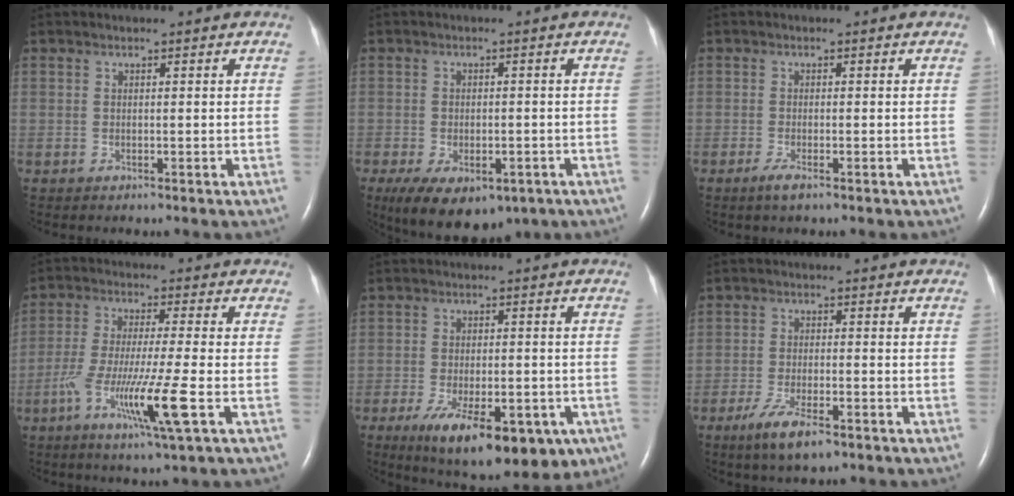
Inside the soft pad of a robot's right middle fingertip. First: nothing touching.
{"total": 11.9, "force": [-7.0, 6.2, 7.3], "torque": [-0.136, -0.011, -0.093]}
{"total": 1.7, "force": [-1.0, 0.2, 1.3], "torque": [-0.034, -0.006, -0.022]}
{"total": 10.5, "force": [-3.9, -0.6, 9.8], "torque": [-0.192, -0.023, -0.074]}
{"total": 16.8, "force": [-9.3, 6.9, 12.2], "torque": [-0.155, -0.015, -0.127]}
{"total": 6.0, "force": [-3.8, 1.3, 4.4], "torque": [-0.093, -0.012, -0.064]}